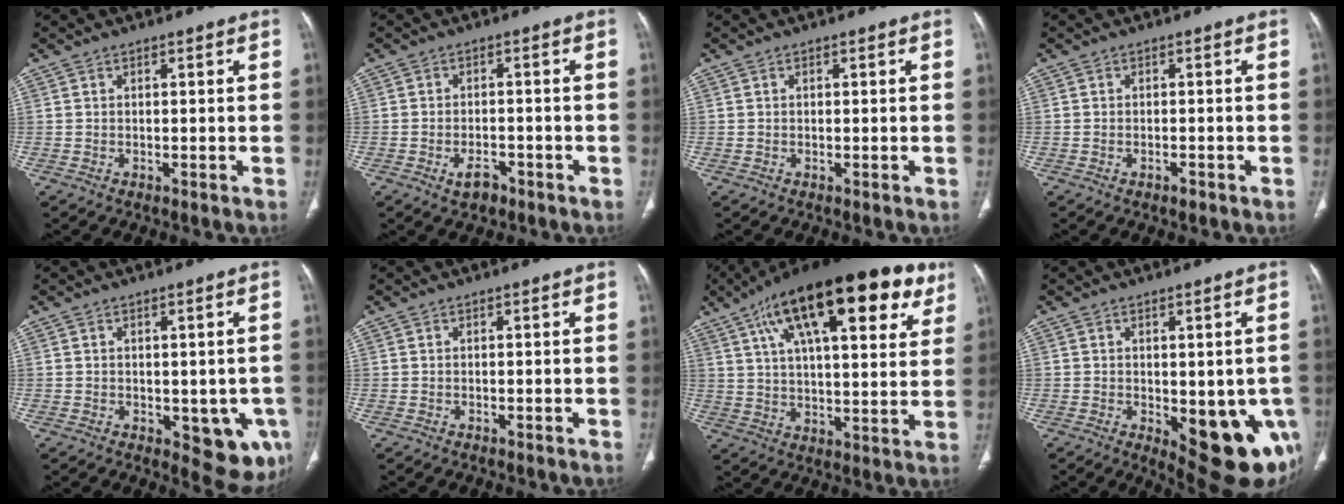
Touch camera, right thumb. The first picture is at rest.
{"total": 3.6, "force": [-2.0, 2.2, 2.1], "torque": [-0.031, 0.011, -0.029]}
{"total": 0.0}
{"total": 1.2, "force": [-0.7, 0.6, 0.7], "torque": [-0.011, 0.003, -0.010]}
{"total": 8.5, "force": [-2.0, 4.6, 6.8], "torque": [-0.044, -0.011, -0.015]}
{"total": 0.0}
{"total": 28.5, "force": [14.2, 10.7, 22.2], "torque": [-0.320, 0.000, 0.215]}
{"total": 14.1, "force": [-4.3, 6.3, 11.9], "torque": [-0.113, -0.009, -0.037]}